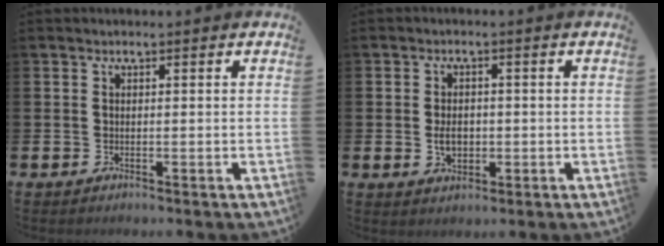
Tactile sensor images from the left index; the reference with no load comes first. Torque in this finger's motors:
{"motor_torque": [0.68, -0.14, 0.12, 0.10]}